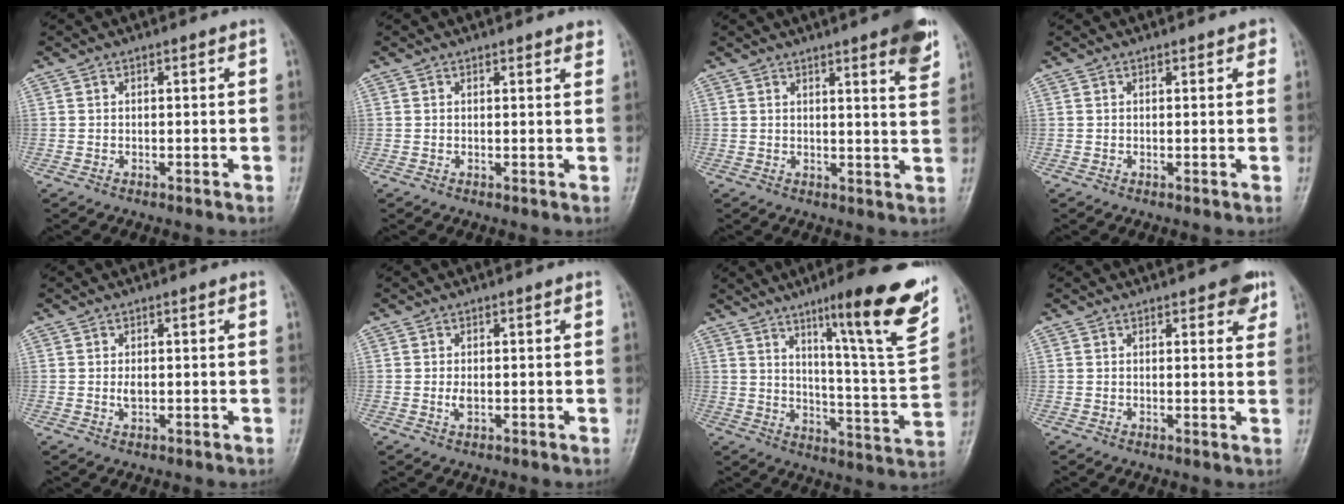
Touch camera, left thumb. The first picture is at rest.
{"total": 2.4, "force": [2.0, 0.6, 1.1], "torque": [-0.004, -0.004, 0.019]}
{"total": 8.6, "force": [5.2, 1.2, 6.7], "torque": [-0.073, -0.024, 0.060]}
{"total": 1.6, "force": [1.0, 0.8, 1.0], "torque": [-0.003, -0.001, 0.008]}
{"total": 1.7, "force": [0.1, 0.9, 1.5], "torque": [-0.023, -0.002, 0.004]}
{"total": 1.7, "force": [0.0, 0.8, 1.5], "torque": [-0.026, -0.003, 0.002]}
{"total": 22.1, "force": [12.6, 2.9, 17.9], "torque": [-0.221, -0.059, 0.187]}
{"total": 4.4, "force": [2.6, 1.8, 3.1], "torque": [-0.021, -0.009, 0.027]}